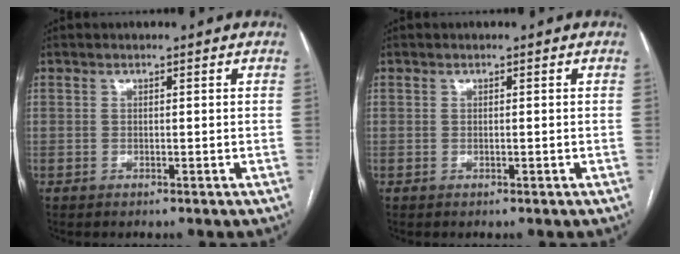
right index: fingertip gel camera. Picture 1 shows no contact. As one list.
[{"total": 0.0}]